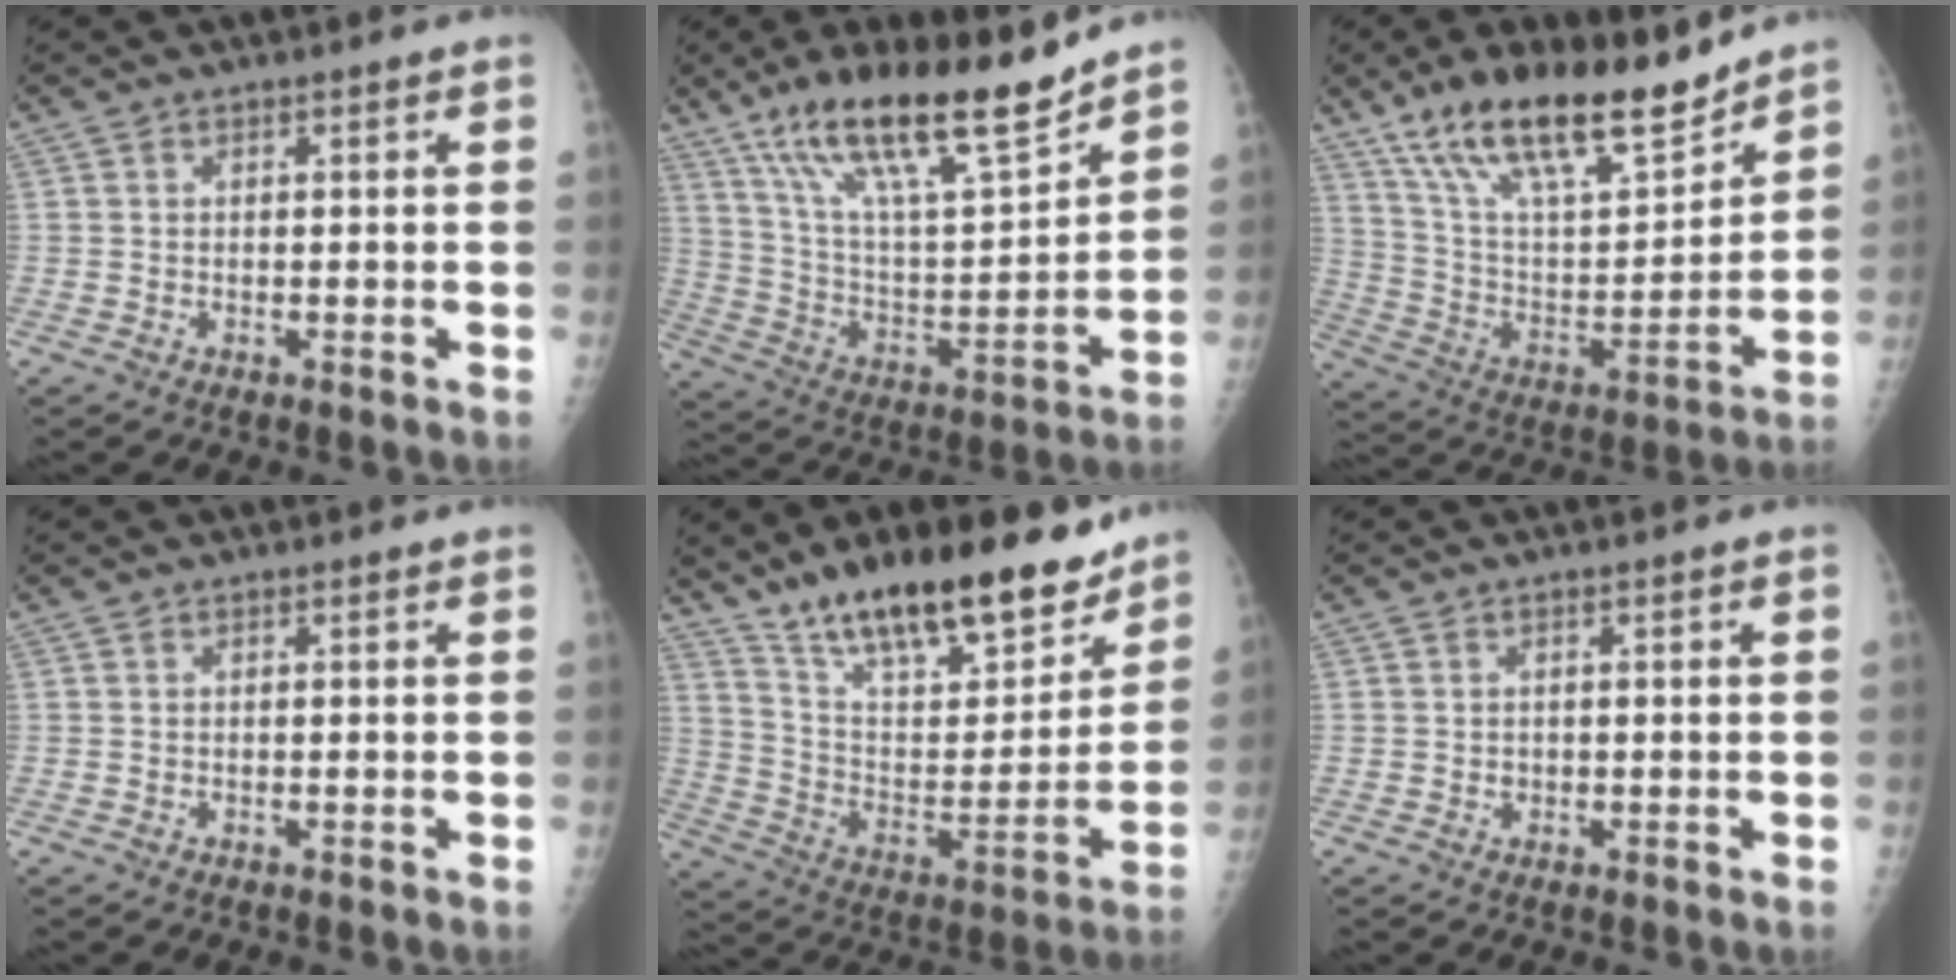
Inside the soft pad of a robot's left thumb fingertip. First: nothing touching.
{"total": 21.9, "force": [15.9, 4.9, 14.2], "torque": [-0.215, -0.072, 0.284]}
{"total": 22.3, "force": [16.6, 6.9, 13.2], "torque": [-0.187, -0.071, 0.295]}
{"total": 0.0}
{"total": 24.5, "force": [18.4, 8.2, 13.9], "torque": [-0.177, -0.086, 0.304]}
{"total": 0.6, "force": [-0.1, 0.6, 0.2], "torque": [0.004, 0.002, 0.000]}